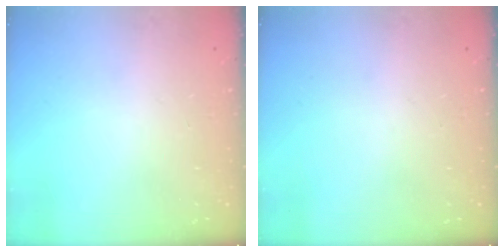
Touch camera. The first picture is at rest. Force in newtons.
{"total": 0.0}